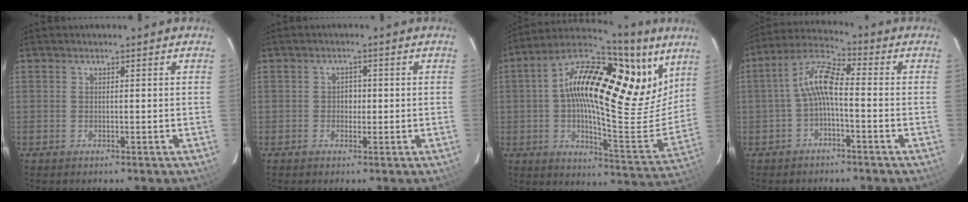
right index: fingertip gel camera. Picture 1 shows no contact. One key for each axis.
{"total": 1.9, "fx": -0.2, "fy": 1.6, "fz": 0.8, "tx": -0.012, "ty": 0.007, "tz": -0.006}
{"total": 27.4, "fx": 10.5, "fy": 10.6, "fz": 23.0, "tx": -0.359, "ty": 0.008, "tz": 0.147}
{"total": 7.0, "fx": -1.6, "fy": 2.2, "fz": 6.5, "tx": -0.146, "ty": 0.022, "tz": -0.033}